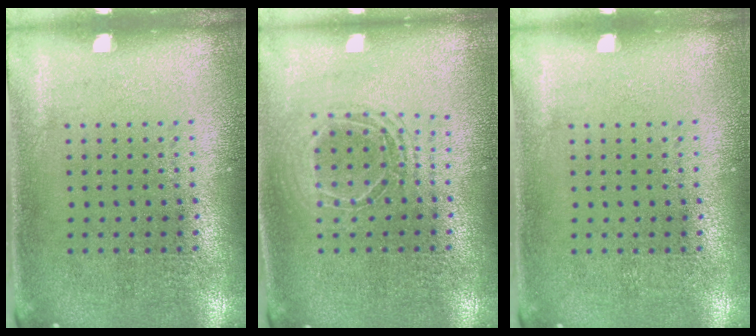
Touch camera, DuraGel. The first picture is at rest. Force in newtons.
{"total": 1.7, "press": 1.4, "slide": 0.9}
{"total": 0.0}